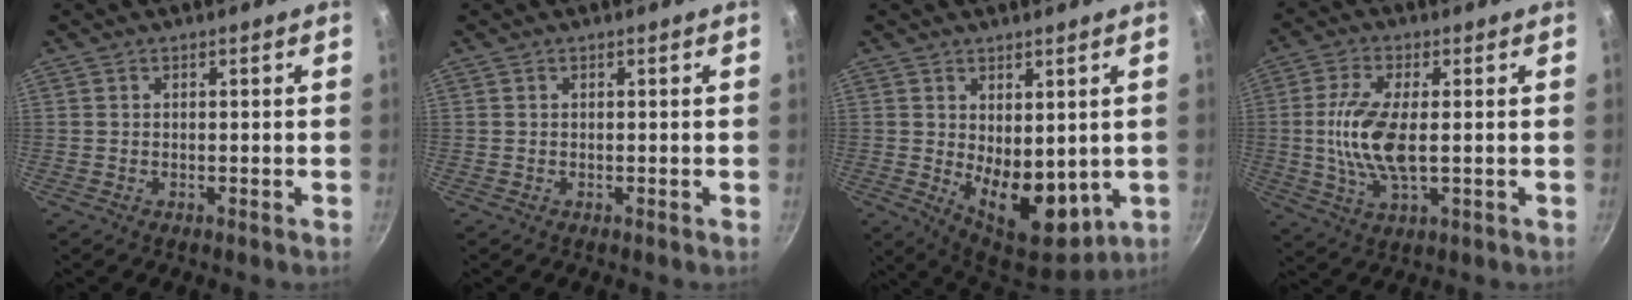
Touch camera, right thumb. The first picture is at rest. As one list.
[{"total": 0.0}, {"total": 12.5, "force": [0.1, 7.5, 10.0], "torque": [-0.116, -0.034, 0.021]}, {"total": 10.5, "force": [0.1, 4.2, 9.7], "torque": [-0.203, -0.001, -0.001]}]